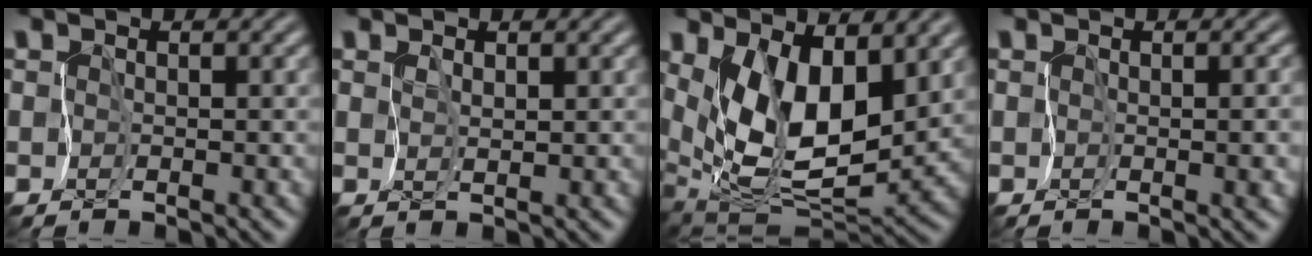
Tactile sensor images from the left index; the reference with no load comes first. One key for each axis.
{"total": 0.7, "fx": 0.7, "fy": -0.3, "fz": 0.1, "tx": -0.004, "ty": -0.005, "tz": 0.017}
{"total": 9.9, "fx": 2.7, "fy": 4.8, "fz": 8.2, "tx": -0.143, "ty": -0.022, "tz": 0.047}
{"total": 3.2, "fx": -0.7, "fy": 1.5, "fz": 2.7, "tx": -0.020, "ty": 0.005, "tz": 0.001}